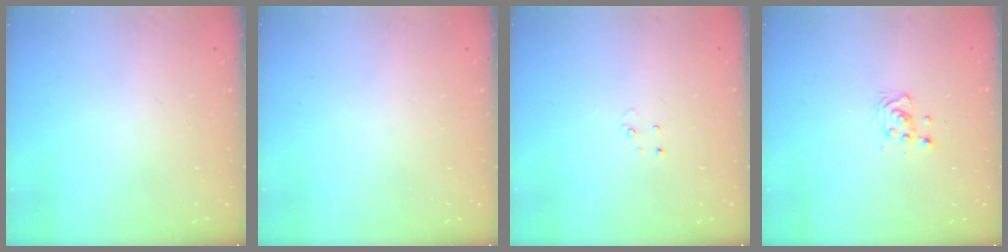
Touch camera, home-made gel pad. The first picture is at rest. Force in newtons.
{"total": 0.0}
{"total": 2.3, "press": 2.3, "slide": 0.2}
{"total": 4.7, "press": 4.6, "slide": 1.1}